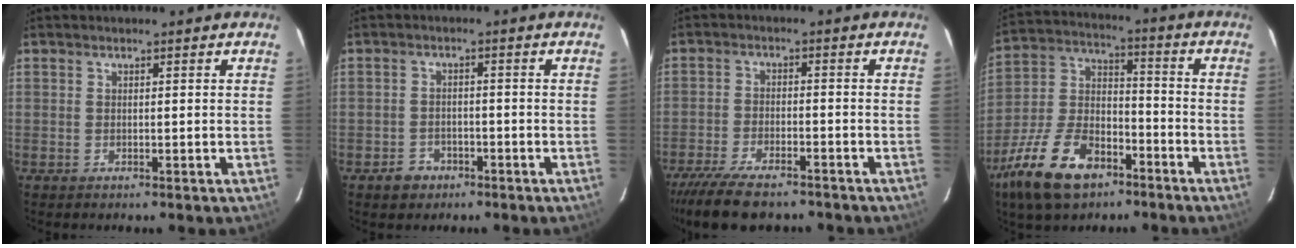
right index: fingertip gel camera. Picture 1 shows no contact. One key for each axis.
{"total": 3.7, "fx": -2.4, "fy": 2.8, "fz": 0.5, "tx": -0.021, "ty": 0.008, "tz": -0.035}
{"total": 12.4, "fx": -10.2, "fy": 3.7, "fz": 6.0, "tx": -0.139, "ty": -0.029, "tz": -0.174}
{"total": 17.6, "fx": -10.9, "fy": 8.9, "fz": 10.6, "tx": -0.236, "ty": 0.002, "tz": -0.195}